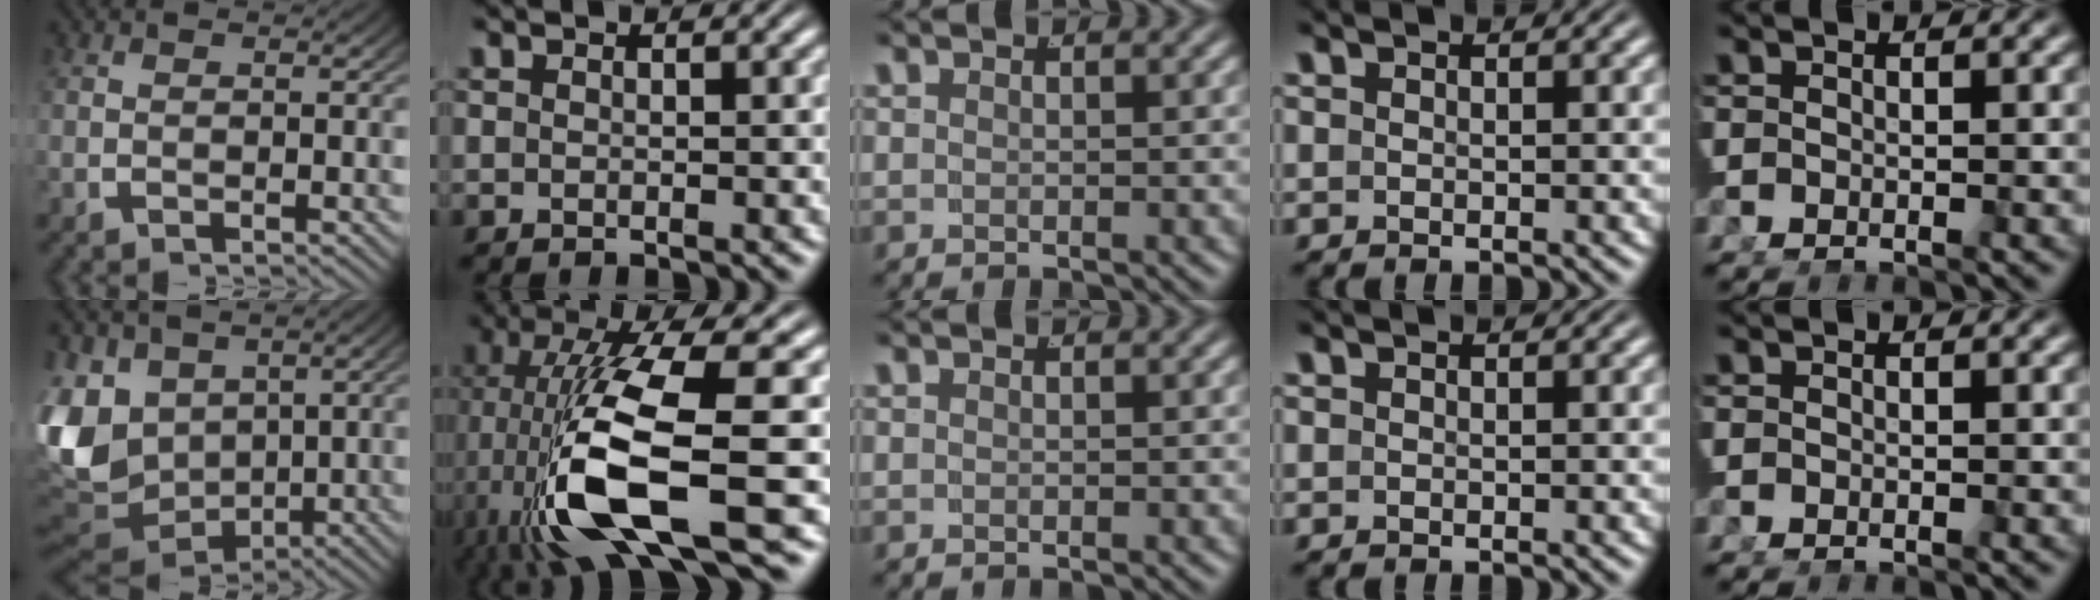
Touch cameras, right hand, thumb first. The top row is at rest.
{"thumb": {"total": 12.0, "force": [-1.3, 9.4, 7.3], "torque": [-0.208, -0.059, 0.008]}, "index": {"total": 12.8, "force": [-1.5, 5.0, 11.7], "torque": [-0.236, -0.022, -0.002]}}